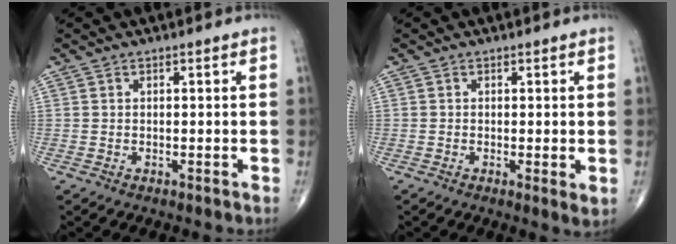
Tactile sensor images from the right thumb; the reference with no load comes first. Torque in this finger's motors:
{"motor_torque": [-0.29, 0.31, -0.38, -0.22, 0.00]}